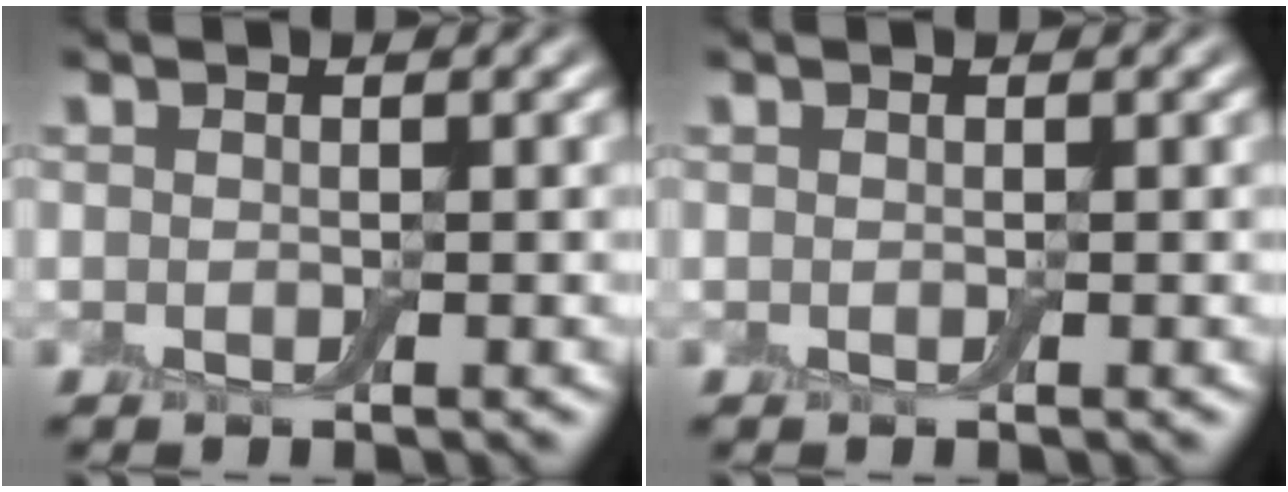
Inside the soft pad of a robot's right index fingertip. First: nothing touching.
{"total": 0.0}